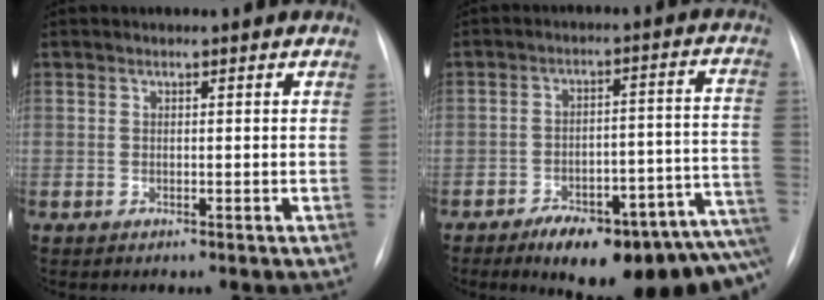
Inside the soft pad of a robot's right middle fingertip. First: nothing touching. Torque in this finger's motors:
{"motor_torque": [1.15, -0.99, 0.34, 0.15]}